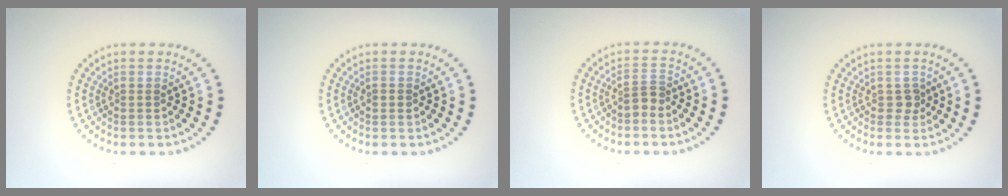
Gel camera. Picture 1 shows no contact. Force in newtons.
{"total": 0.8, "press": 0.8, "slide": 0.1}
{"total": 1.4, "press": 1.1, "slide": 0.9}
{"total": 1.2, "press": 1.0, "slide": 0.6}